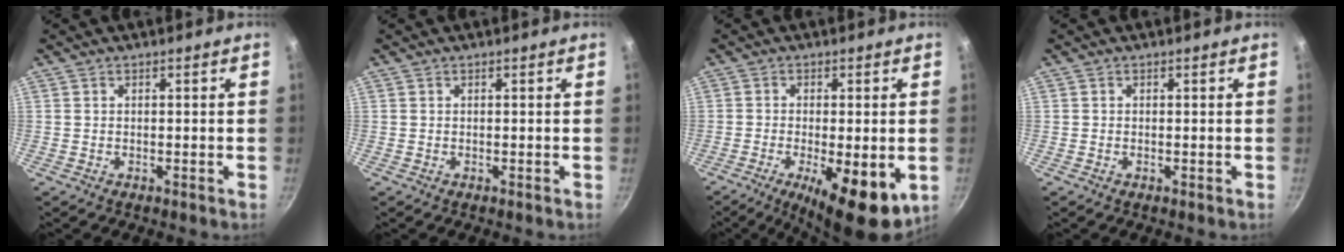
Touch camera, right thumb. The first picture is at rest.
{"total": 0.0}
{"total": 12.3, "force": [-3.9, 4.0, 11.0], "torque": [-0.163, -0.006, -0.051]}
{"total": 0.0}